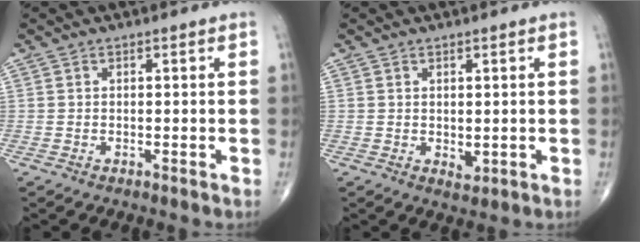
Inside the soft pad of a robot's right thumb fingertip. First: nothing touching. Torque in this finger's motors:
{"motor_torque": [0.25, 0.17, -0.04, -0.19, 0.00]}